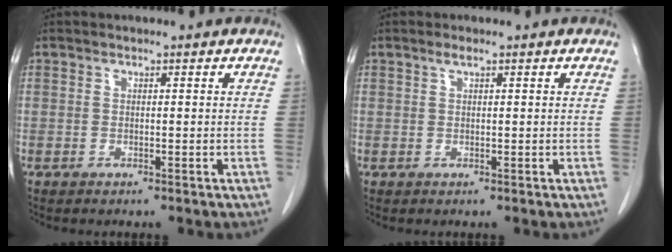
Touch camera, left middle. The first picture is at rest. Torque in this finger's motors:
{"motor_torque": [0.39, -0.34, -0.09, 0.00]}